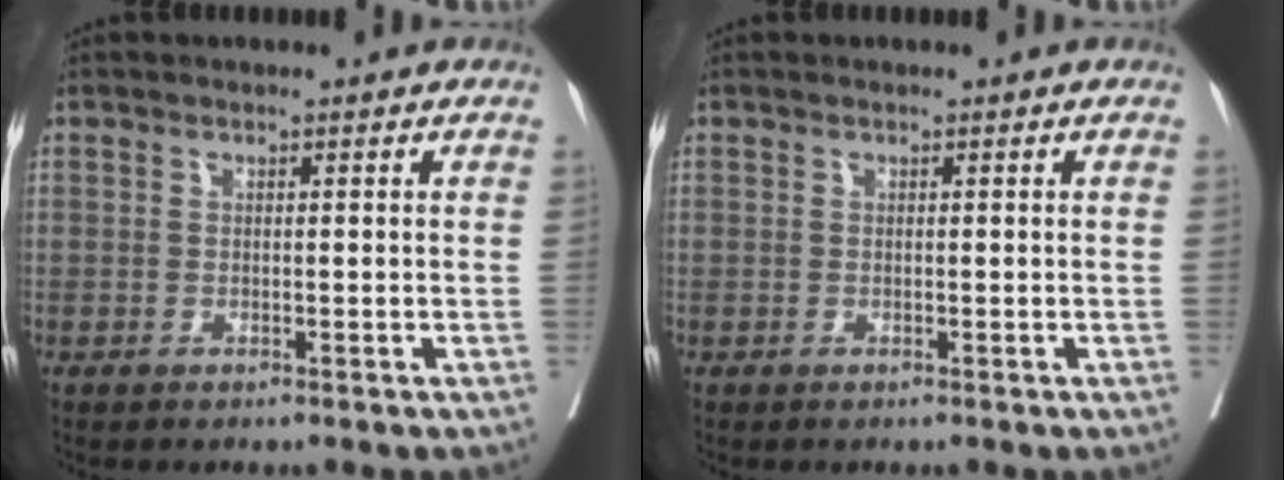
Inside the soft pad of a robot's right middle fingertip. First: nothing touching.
{"total": 0.0}